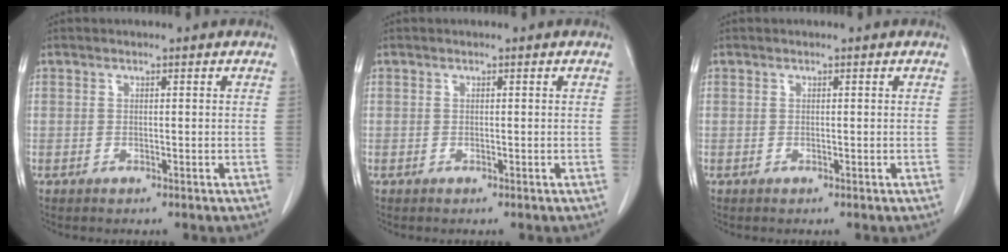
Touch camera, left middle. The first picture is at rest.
{"total": 0.0}
{"total": 0.0}